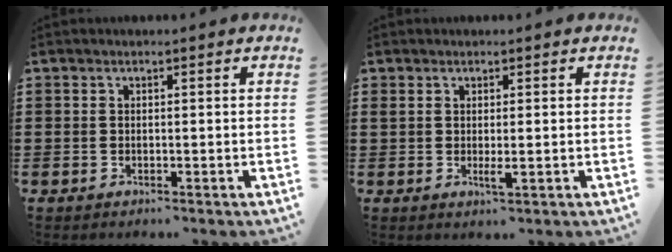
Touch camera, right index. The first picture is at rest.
{"total": 1.8, "force": [-0.1, 0.2, 1.8], "torque": [-0.033, -0.004, -0.002]}